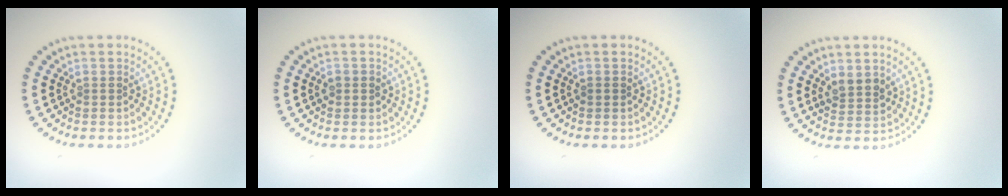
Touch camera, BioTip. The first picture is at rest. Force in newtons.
{"total": 1.1, "press": 1.0, "slide": 0.4}
{"total": 0.5, "press": 0.5, "slide": 0.2}
{"total": 2.0, "press": 1.8, "slide": 0.8}